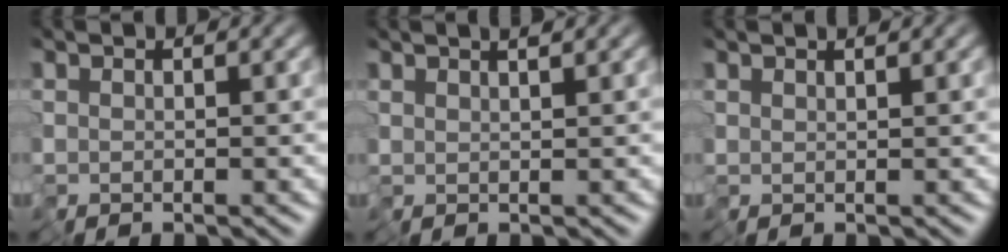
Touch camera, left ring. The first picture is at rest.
{"total": 1.9, "force": [1.2, 0.5, 1.4], "torque": [-0.024, 0.010, 0.009]}
{"total": 1.1, "force": [0.8, 0.2, 0.7], "torque": [-0.016, 0.004, 0.009]}